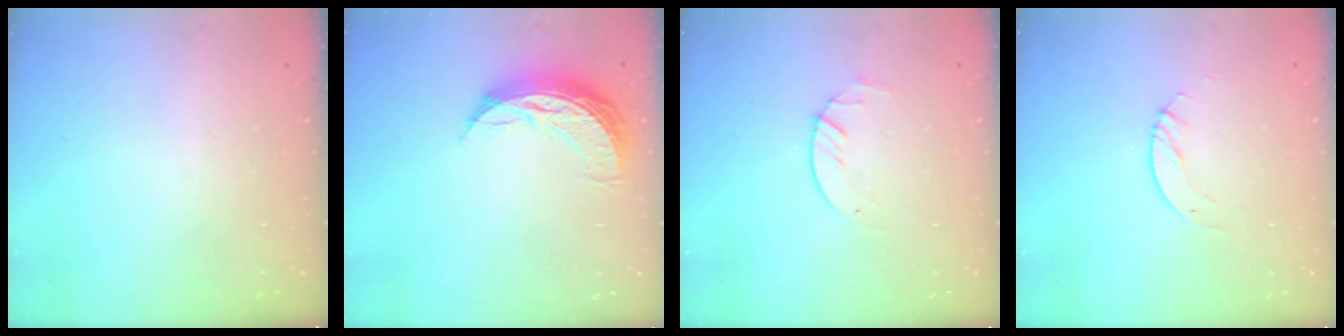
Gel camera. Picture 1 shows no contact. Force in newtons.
{"total": 9.9, "press": 9.9, "slide": 0.6}
{"total": 1.4, "press": 1.4, "slide": 0.2}
{"total": 4.2, "press": 4.1, "slide": 0.4}